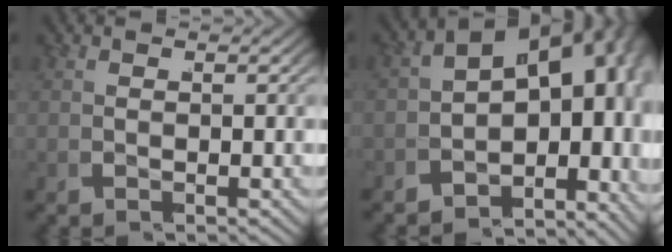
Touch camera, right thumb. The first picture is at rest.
{"total": 14.9, "force": [-1.1, 10.6, 10.4], "torque": [-0.149, -0.020, -0.037]}